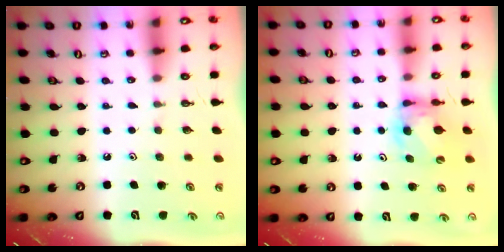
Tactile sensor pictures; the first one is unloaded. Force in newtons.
{"total": 6.2, "press": 6.2, "slide": 0.6}